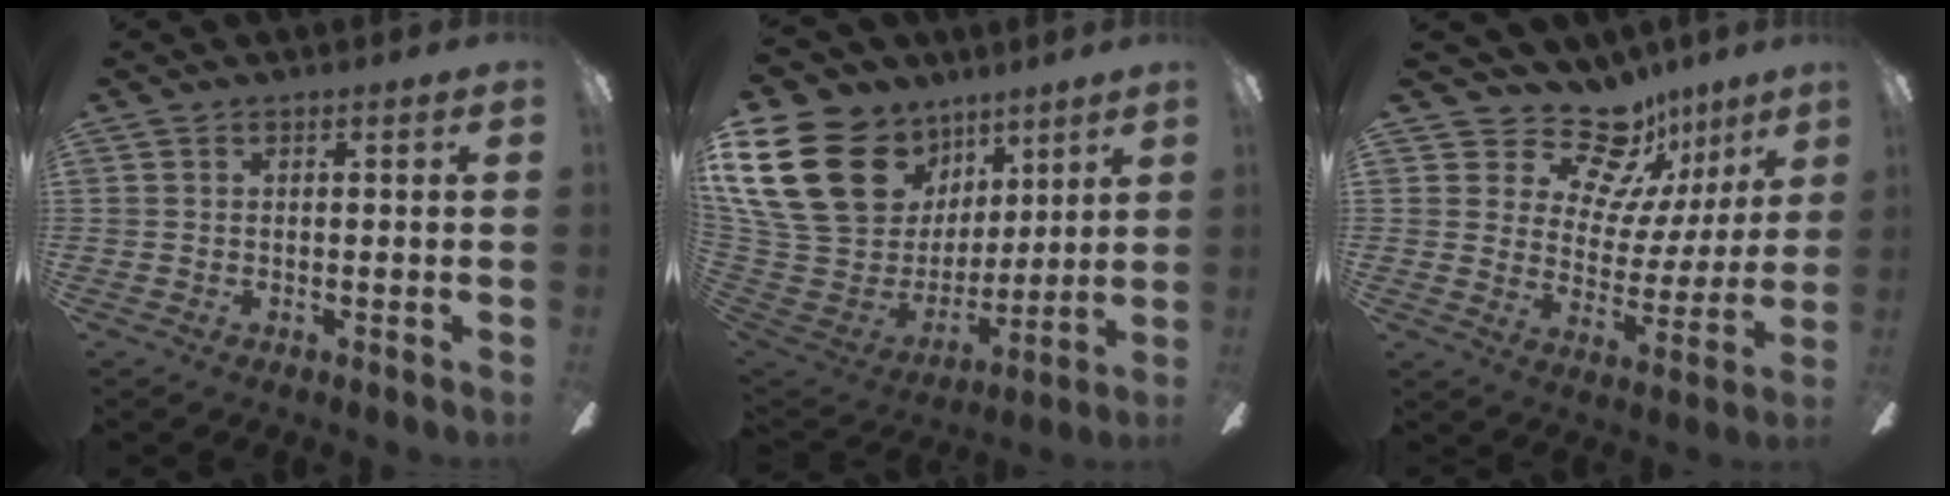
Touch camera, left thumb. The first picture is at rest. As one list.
[{"total": 26.8, "force": [11.3, 19.5, 14.6], "torque": [-0.323, -0.048, 0.239]}, {"total": 15.6, "force": [12.3, 8.1, 5.2], "torque": [-0.090, -0.091, 0.222]}]